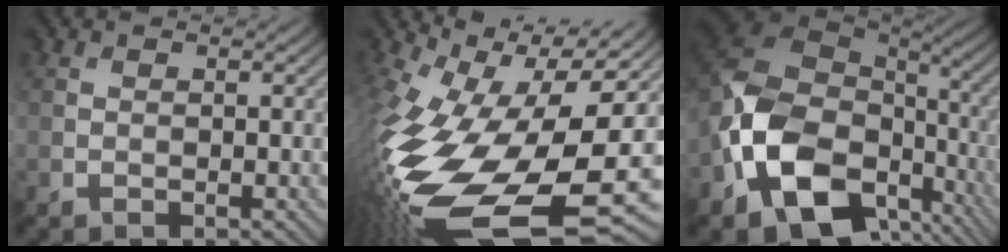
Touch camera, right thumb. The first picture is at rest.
{"total": 19.1, "force": [-5.2, 10.2, 15.3], "torque": [-0.323, -0.049, -0.087]}
{"total": 17.5, "force": [-6.1, 12.4, 10.8], "torque": [-0.255, -0.041, -0.104]}